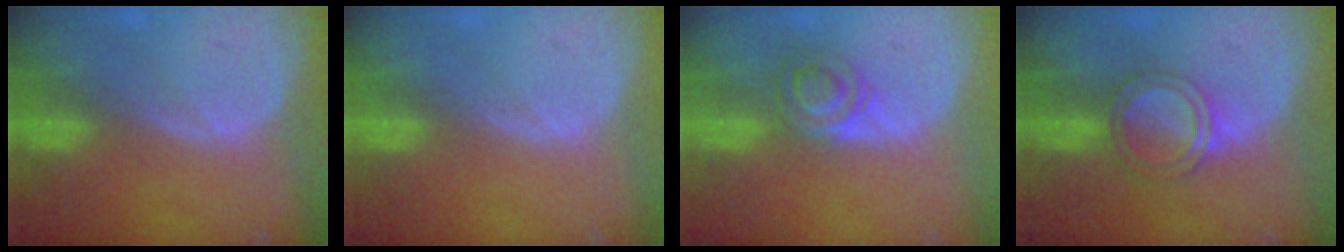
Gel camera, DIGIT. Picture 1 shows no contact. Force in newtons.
{"total": 0.0}
{"total": 4.4, "press": 4.3, "slide": 0.9}
{"total": 5.2, "press": 4.7, "slide": 2.2}